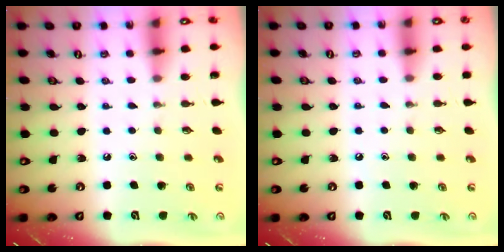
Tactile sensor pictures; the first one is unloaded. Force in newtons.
{"total": 3.8, "press": 3.8, "slide": 0.6}